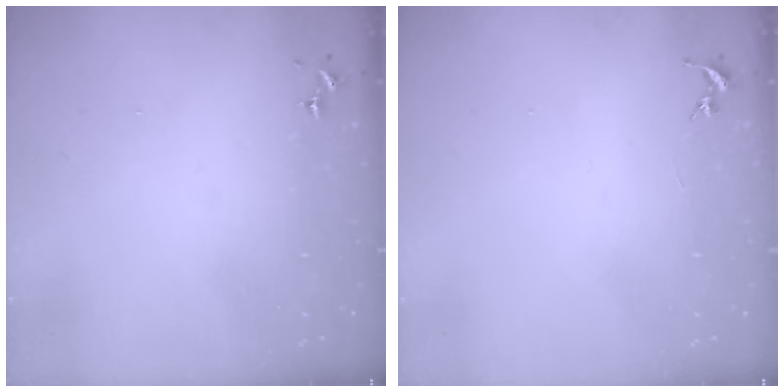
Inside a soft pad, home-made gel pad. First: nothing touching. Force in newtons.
{"total": 0.0}